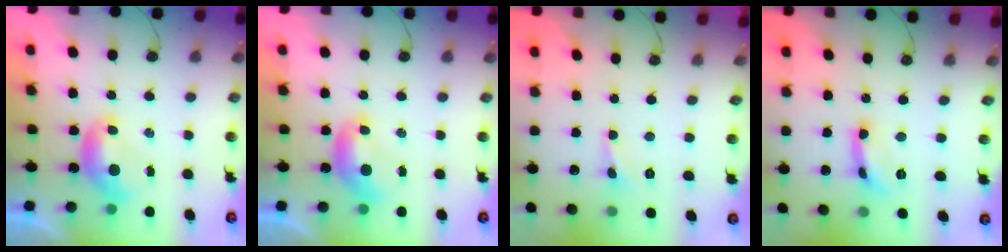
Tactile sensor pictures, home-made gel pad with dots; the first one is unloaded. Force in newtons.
{"total": 0.0}
{"total": 0.9, "press": 0.8, "slide": 0.4}
{"total": 4.1, "press": 4.0, "slide": 0.2}